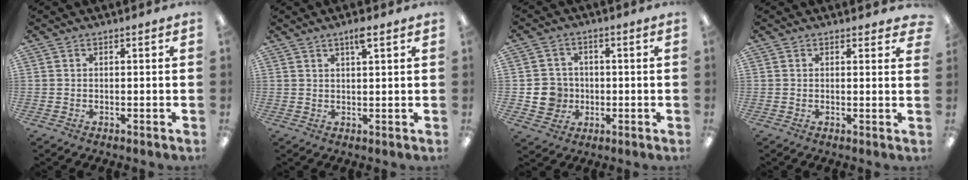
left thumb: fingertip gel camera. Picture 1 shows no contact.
{"total": 3.3, "force": [2.4, 0.4, 2.2], "torque": [-0.042, -0.001, 0.039]}
{"total": 7.0, "force": [-0.9, 6.8, 1.6], "torque": [-0.029, 0.015, -0.011]}
{"total": 1.1, "force": [0.9, 0.4, 0.3], "torque": [0.010, -0.007, 0.014]}